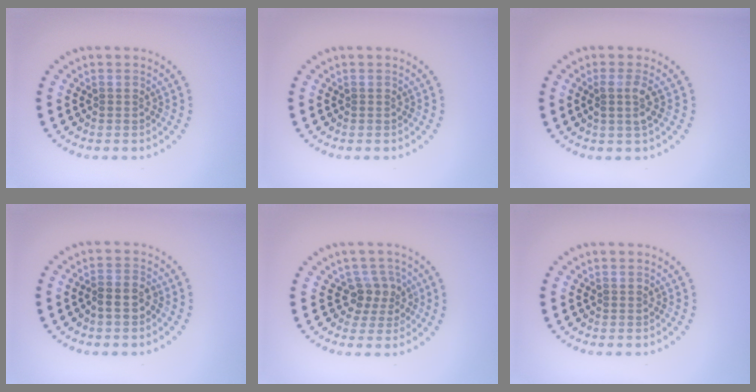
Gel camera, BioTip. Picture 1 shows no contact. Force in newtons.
{"total": 0.0}
{"total": 1.8, "press": 1.4, "slide": 1.2}
{"total": 1.6, "press": 1.4, "slide": 0.9}
{"total": 2.4, "press": 1.9, "slide": 1.5}
{"total": 0.0}